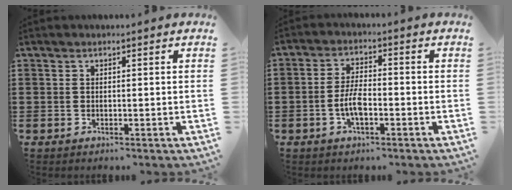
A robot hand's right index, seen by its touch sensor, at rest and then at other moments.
{"total": 5.1, "force": [-1.5, 1.9, 4.4], "torque": [-0.105, -0.003, -0.035]}